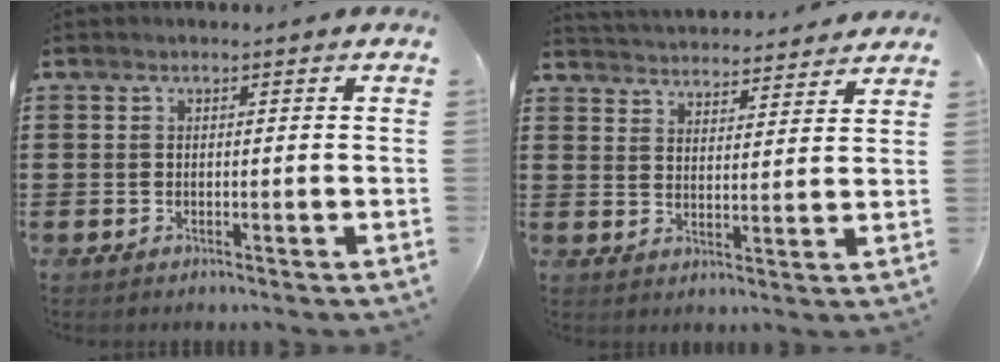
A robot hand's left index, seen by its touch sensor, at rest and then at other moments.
{"total": 3.9, "force": [3.9, 0.0, -0.2], "torque": [-0.014, -0.025, 0.066]}